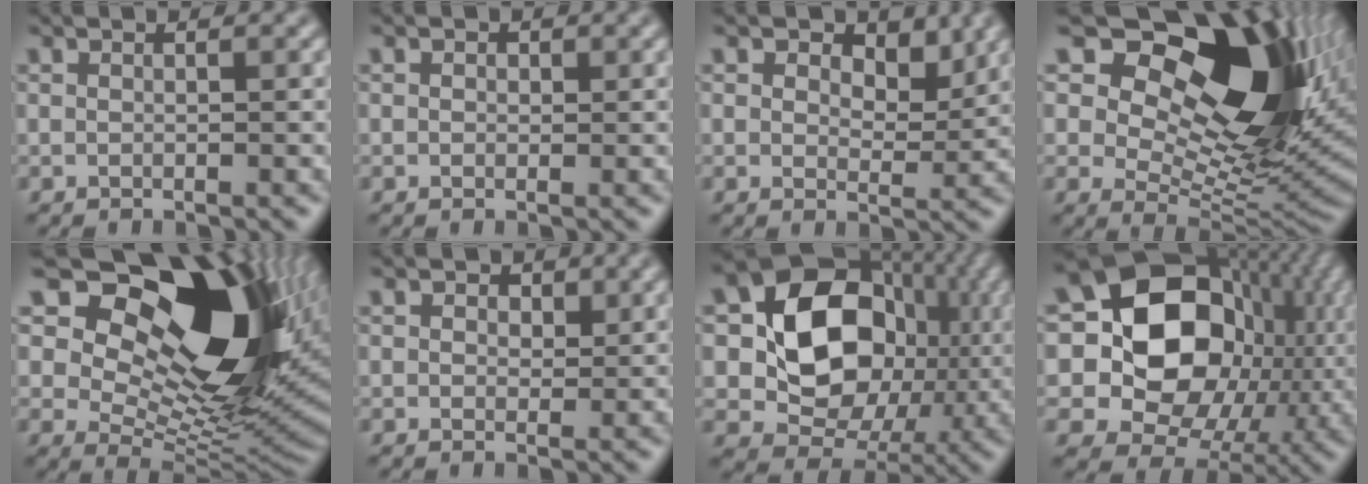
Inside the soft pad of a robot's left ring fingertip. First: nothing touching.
{"total": 1.1, "force": [0.2, 1.0, 0.5], "torque": [-0.003, 0.010, -0.006]}
{"total": 5.6, "force": [3.5, 2.9, 3.2], "torque": [-0.045, 0.010, 0.035]}
{"total": 16.5, "force": [6.9, 8.9, 12.0], "torque": [-0.188, 0.014, 0.127]}
{"total": 18.1, "force": [6.8, 10.2, 13.3], "torque": [-0.216, 0.016, 0.128]}
{"total": 2.6, "force": [1.3, 1.9, 1.3], "torque": [-0.025, 0.010, 0.011]}
{"total": 12.5, "force": [0.7, 9.9, 7.5], "torque": [-0.111, 0.002, 0.006]}
{"total": 17.5, "force": [1.6, 14.2, 10.0], "torque": [-0.181, 0.005, 0.036]}